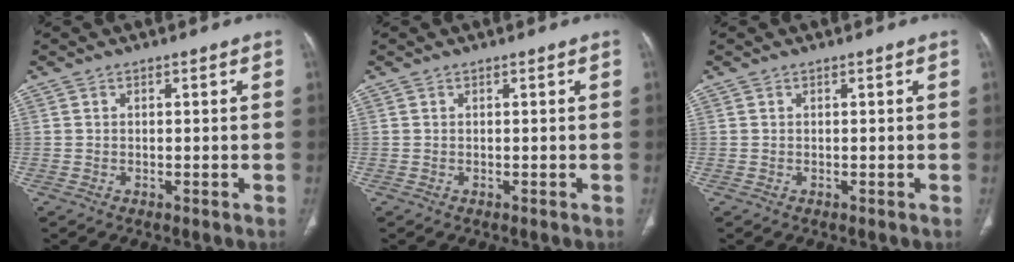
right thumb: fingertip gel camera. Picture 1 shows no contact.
{"total": 0.0}
{"total": 0.0}